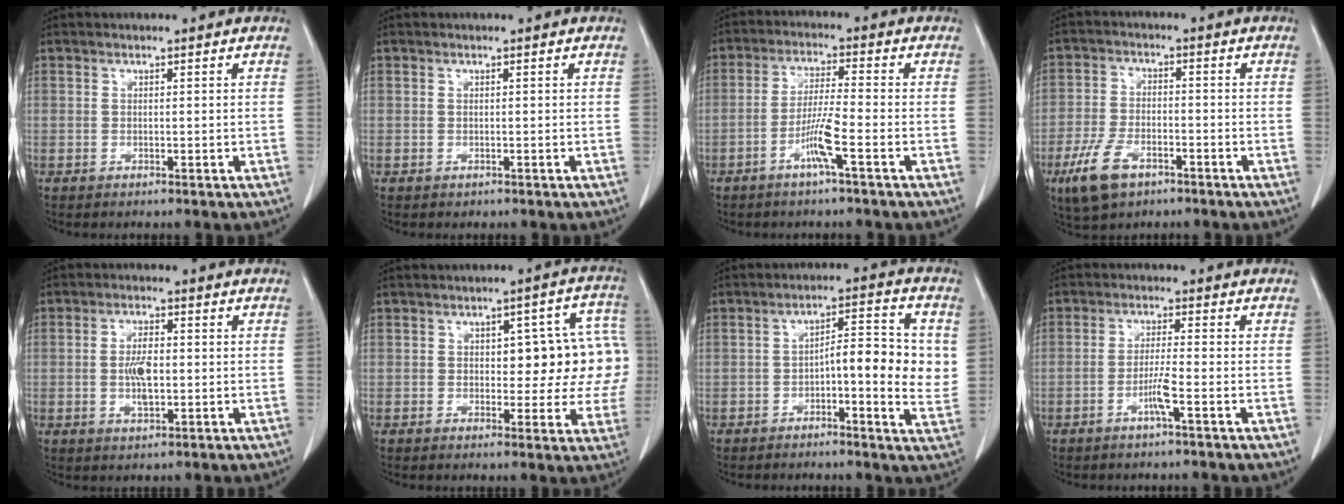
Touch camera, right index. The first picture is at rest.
{"total": 0.0}
{"total": 5.9, "force": [-2.8, -0.4, 5.2], "torque": [-0.105, -0.001, -0.055]}
{"total": 8.0, "force": [-4.6, 4.1, 5.2], "torque": [-0.118, -0.005, -0.079]}
{"total": 4.9, "force": [-0.3, 1.8, 4.5], "torque": [-0.091, 0.001, -0.005]}
{"total": 11.4, "force": [0.7, 5.0, 10.2], "torque": [-0.100, 0.036, 0.011]}
{"total": 10.0, "force": [-0.1, 2.5, 9.6], "torque": [-0.129, 0.021, -0.003]}
{"total": 3.6, "force": [-1.7, -0.3, 3.2], "torque": [-0.062, -0.004, -0.034]}